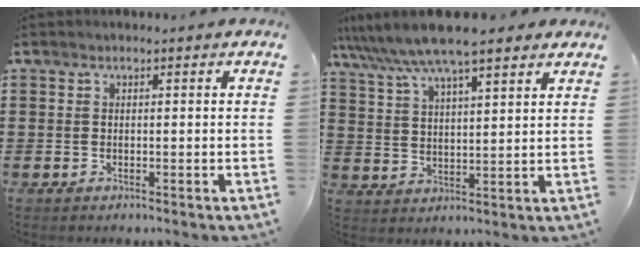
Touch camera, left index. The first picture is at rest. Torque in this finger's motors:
{"motor_torque": [2.15, 0.00, 1.05, 0.20]}